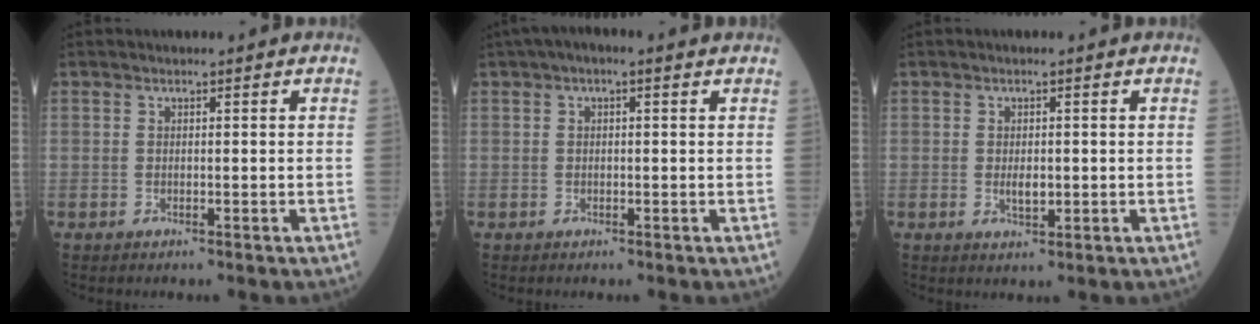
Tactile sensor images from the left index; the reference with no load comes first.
{"total": 3.2, "force": [1.8, 0.8, 2.5], "torque": [-0.044, 0.026, 0.023]}
{"total": 2.3, "force": [-0.1, 1.0, 2.0], "torque": [-0.040, -0.003, 0.001]}